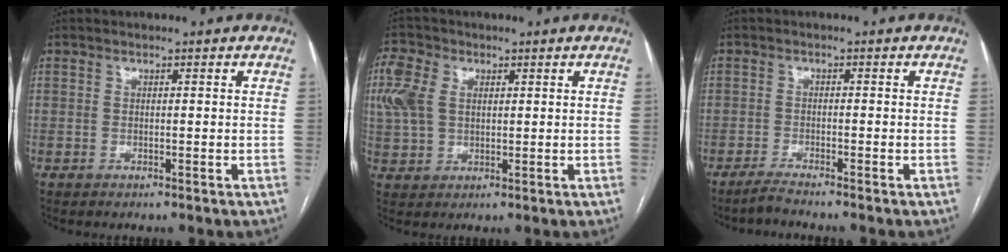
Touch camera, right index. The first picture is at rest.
{"total": 7.2, "force": [2.3, 5.1, 4.6], "torque": [-0.142, 0.022, 0.045]}
{"total": 2.5, "force": [-2.2, -0.8, 0.6], "torque": [-0.018, -0.007, -0.045]}